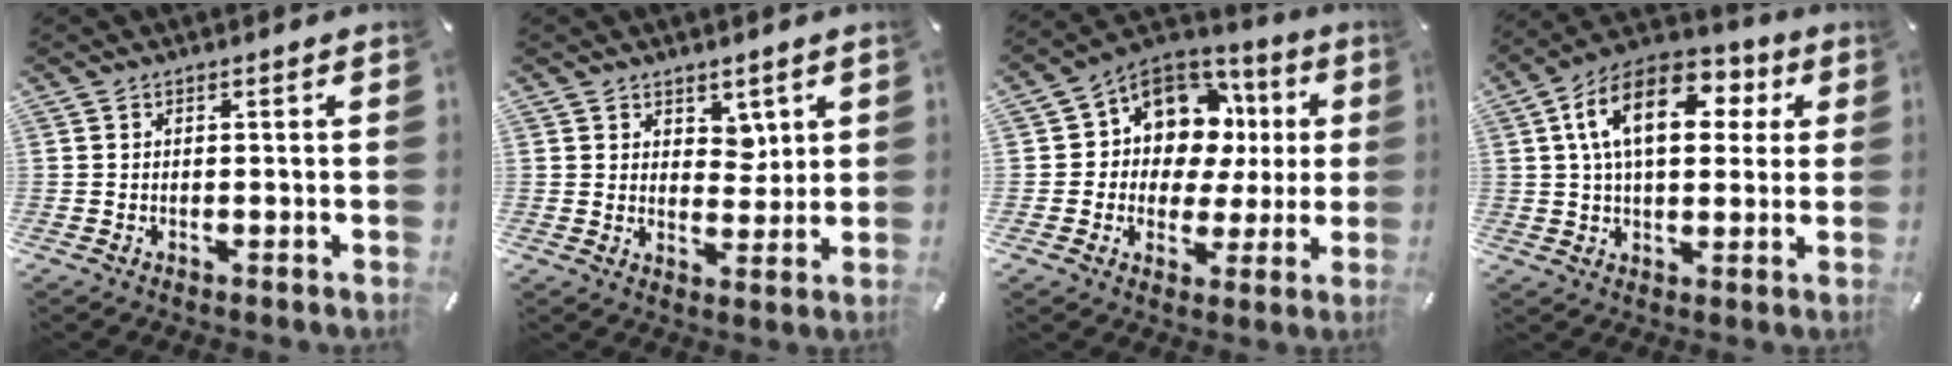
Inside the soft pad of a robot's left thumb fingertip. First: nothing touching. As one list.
[{"total": 5.5, "force": [3.2, 4.1, 1.8], "torque": [-0.017, -0.012, 0.052]}, {"total": 12.3, "force": [4.0, 10.6, 5.0], "torque": [-0.084, -0.032, 0.079]}, {"total": 16.6, "force": [5.1, 10.0, 12.2], "torque": [-0.216, 0.003, 0.087]}]